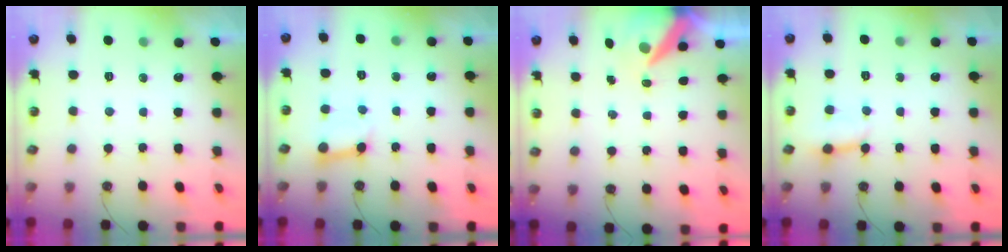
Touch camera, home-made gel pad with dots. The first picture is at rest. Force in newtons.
{"total": 4.7, "press": 4.6, "slide": 0.7}
{"total": 9.0, "press": 9.0, "slide": 0.8}
{"total": 3.3, "press": 3.3, "slide": 0.4}